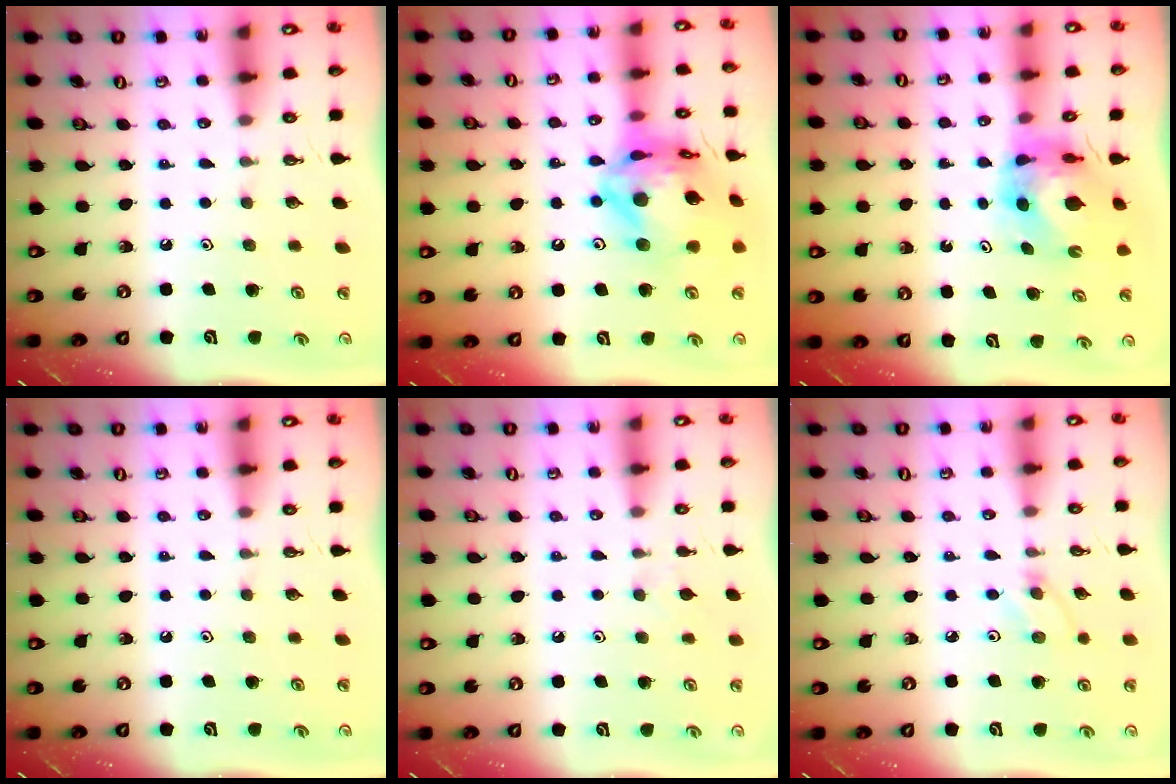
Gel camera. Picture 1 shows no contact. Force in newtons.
{"total": 19.2, "press": 19.1, "slide": 2.1}
{"total": 6.2, "press": 6.2, "slide": 0.5}
{"total": 0.0}
{"total": 3.7, "press": 3.7, "slide": 0.7}
{"total": 3.8, "press": 3.8, "slide": 0.4}